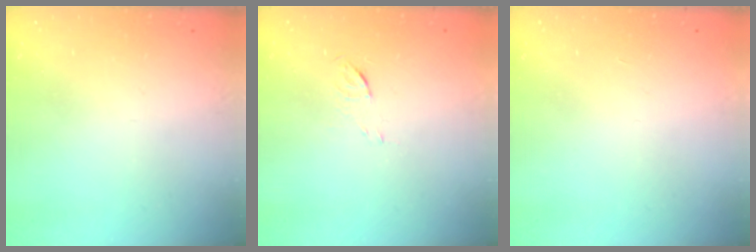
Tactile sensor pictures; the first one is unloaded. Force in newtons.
{"total": 3.3, "press": 3.3, "slide": 0.3}
{"total": 1.5, "press": 1.5, "slide": 0.1}